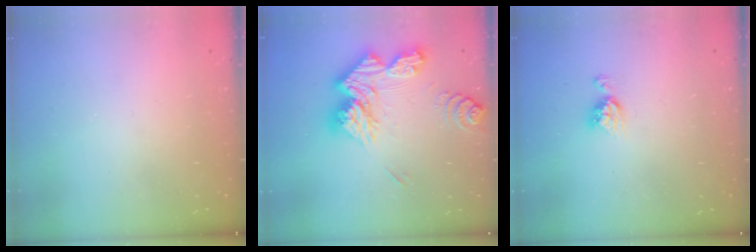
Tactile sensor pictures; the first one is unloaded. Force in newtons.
{"total": 16.8, "press": 16.8, "slide": 0.2}
{"total": 5.7, "press": 5.7, "slide": 0.3}